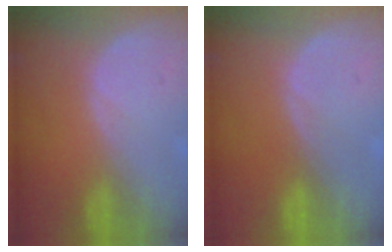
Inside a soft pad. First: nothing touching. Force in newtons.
{"total": 0.0}